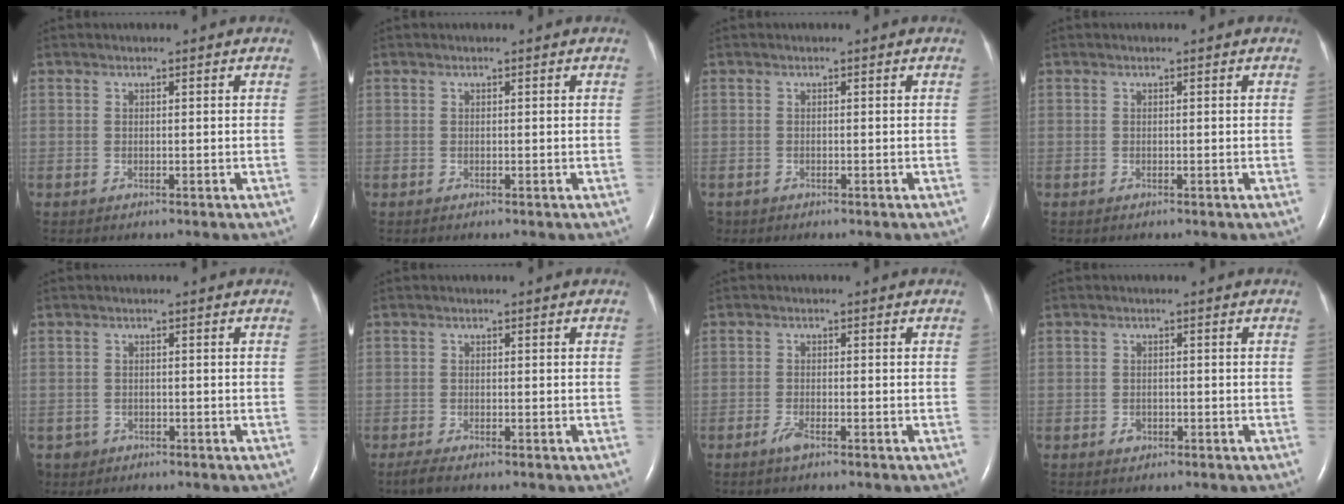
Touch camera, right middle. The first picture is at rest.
{"total": 0.0}
{"total": 0.7, "force": [-0.5, 0.5, 0.0], "torque": [-0.007, 0.002, -0.006]}
{"total": 0.0}
{"total": 2.2, "force": [-1.2, 1.9, -0.1], "torque": [-0.004, 0.007, -0.019]}
{"total": 1.7, "force": [-1.3, 0.1, 1.0], "torque": [-0.031, -0.007, -0.025]}
{"total": 1.7, "force": [-1.2, 0.2, 1.1], "torque": [-0.031, -0.003, -0.024]}
{"total": 1.2, "force": [-0.7, 0.9, 0.5], "torque": [-0.009, 0.003, -0.009]}